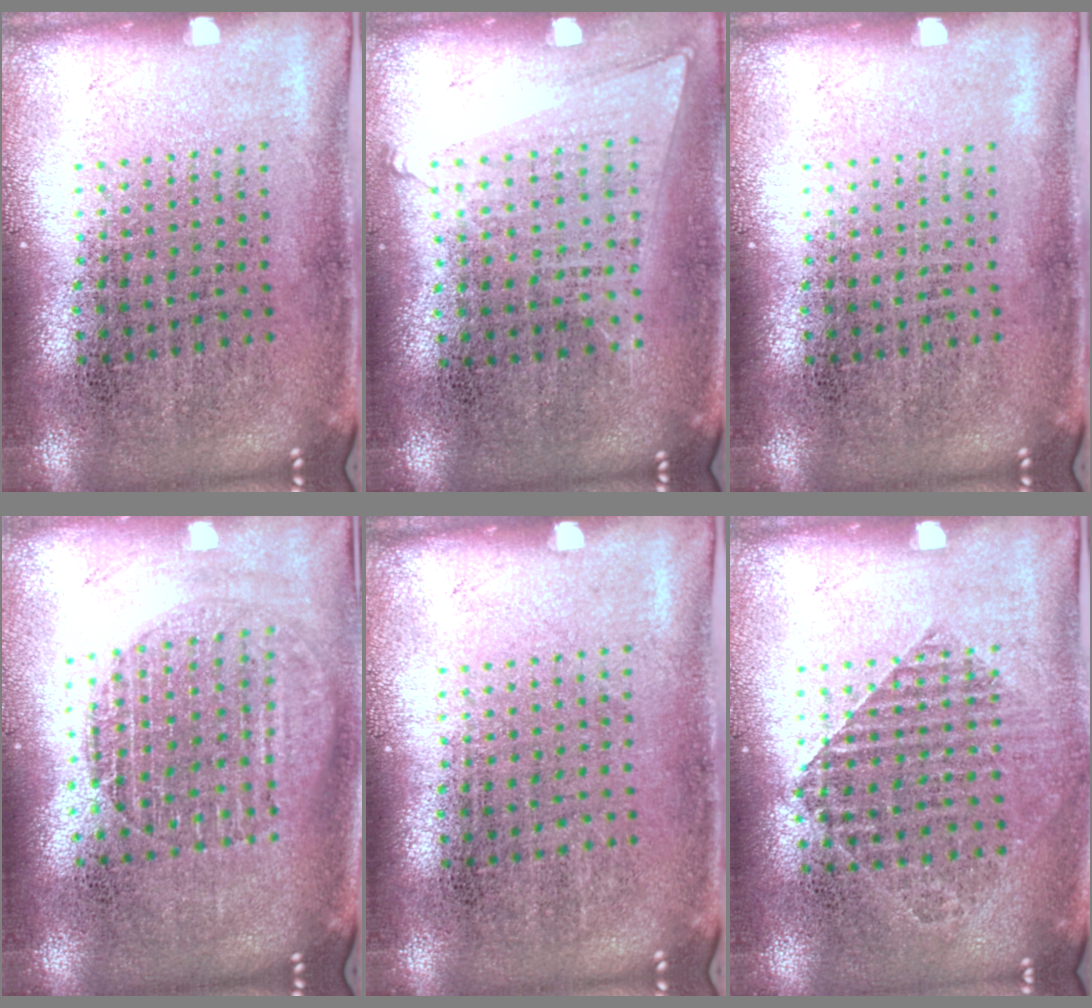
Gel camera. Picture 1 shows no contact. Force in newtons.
{"total": 1.0, "press": 0.9, "slide": 0.5}
{"total": 0.0}
{"total": 1.6, "press": 1.4, "slide": 0.8}
{"total": 0.0}
{"total": 1.2, "press": 1.2, "slide": 0.4}